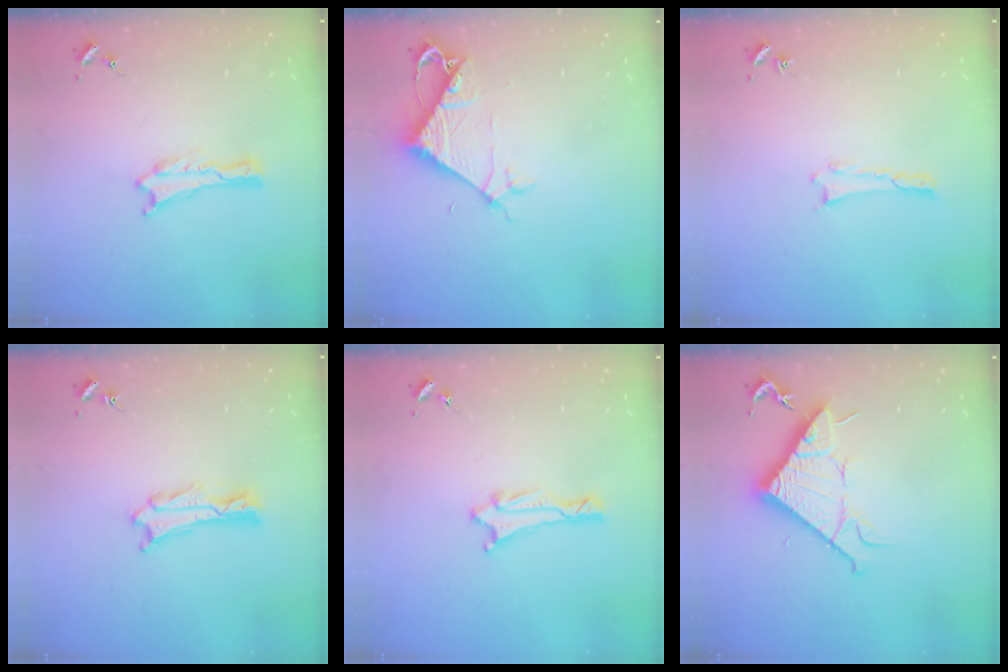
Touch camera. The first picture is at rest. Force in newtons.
{"total": 6.1, "press": 6.0, "slide": 0.5}
{"total": 0.0}
{"total": 1.1, "press": 1.1, "slide": 0.2}
{"total": 1.3, "press": 1.3, "slide": 0.1}
{"total": 10.2, "press": 10.2, "slide": 0.3}